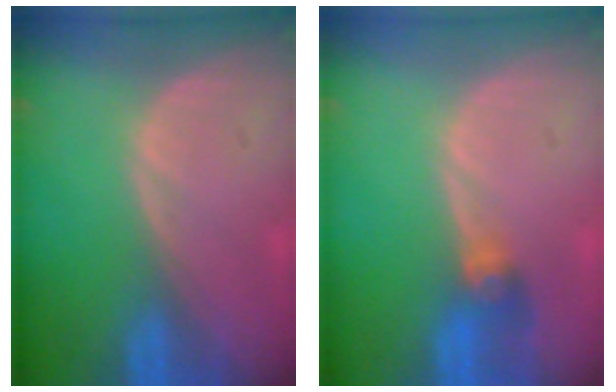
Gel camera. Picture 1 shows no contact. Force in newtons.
{"total": 2.7, "press": 2.7, "slide": 0.3}